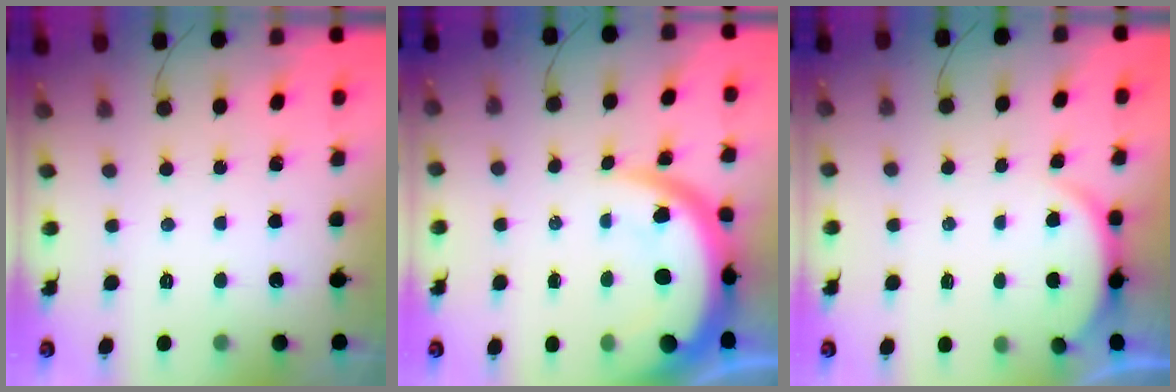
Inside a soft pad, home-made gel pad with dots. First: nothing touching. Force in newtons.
{"total": 12.0, "press": 11.9, "slide": 1.0}
{"total": 2.9, "press": 2.8, "slide": 0.6}